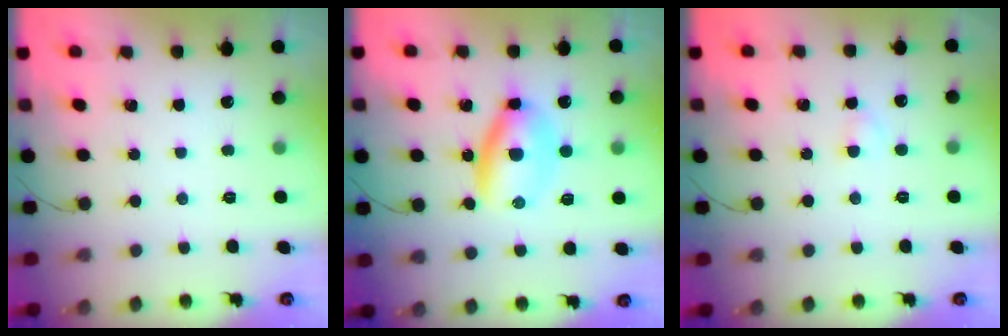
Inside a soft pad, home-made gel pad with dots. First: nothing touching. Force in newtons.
{"total": 6.6, "press": 6.5, "slide": 1.2}
{"total": 1.9, "press": 1.7, "slide": 0.9}